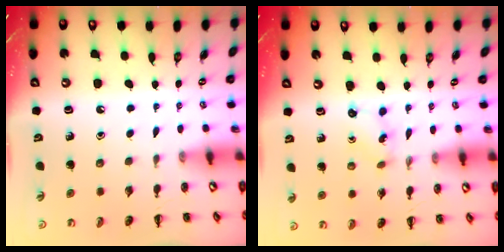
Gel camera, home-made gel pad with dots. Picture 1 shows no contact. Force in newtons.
{"total": 2.0, "press": 2.0, "slide": 0.6}